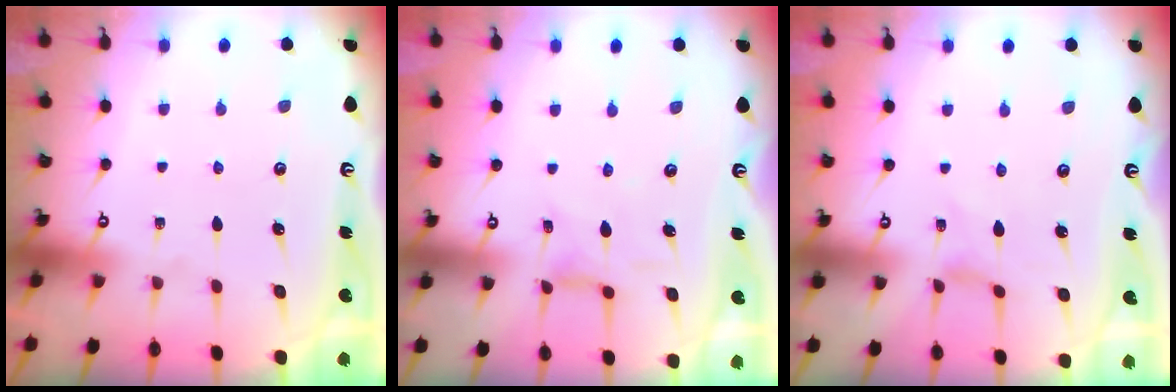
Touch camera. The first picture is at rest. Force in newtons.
{"total": 2.7, "press": 2.6, "slide": 0.5}
{"total": 0.0}